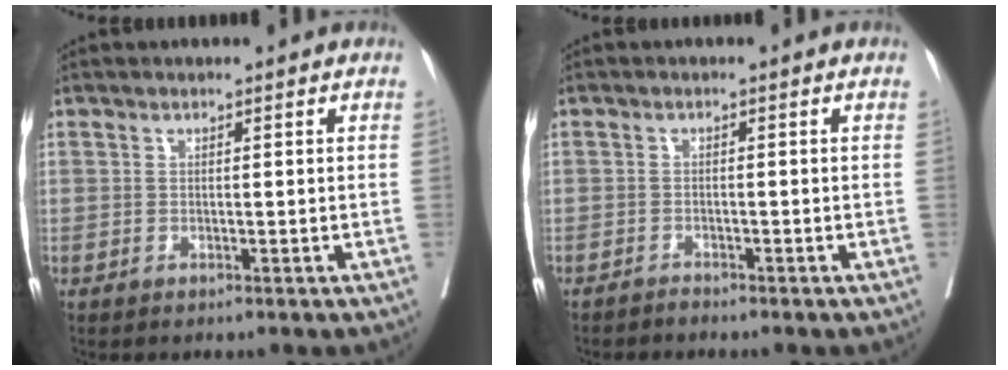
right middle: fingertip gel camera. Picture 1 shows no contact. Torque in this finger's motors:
{"motor_torque": [0.11, -0.10, -0.03, 0.00]}